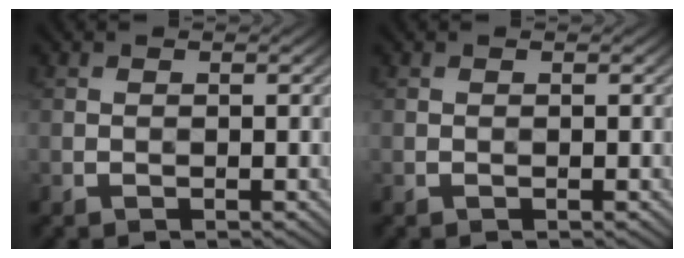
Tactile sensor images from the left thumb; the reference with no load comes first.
{"total": 0.0}